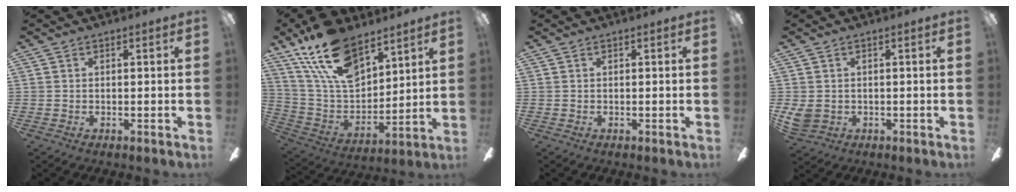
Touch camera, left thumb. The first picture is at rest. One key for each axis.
{"total": 20.2, "fx": 13.1, "fy": 10.1, "fz": 11.6, "tx": -0.238, "ty": -0.062, "tz": 0.236}
{"total": 0.0}
{"total": 3.5, "fx": 0.2, "fy": 2.9, "fz": 1.9, "tx": -0.048, "ty": -0.001, "tz": 0.004}